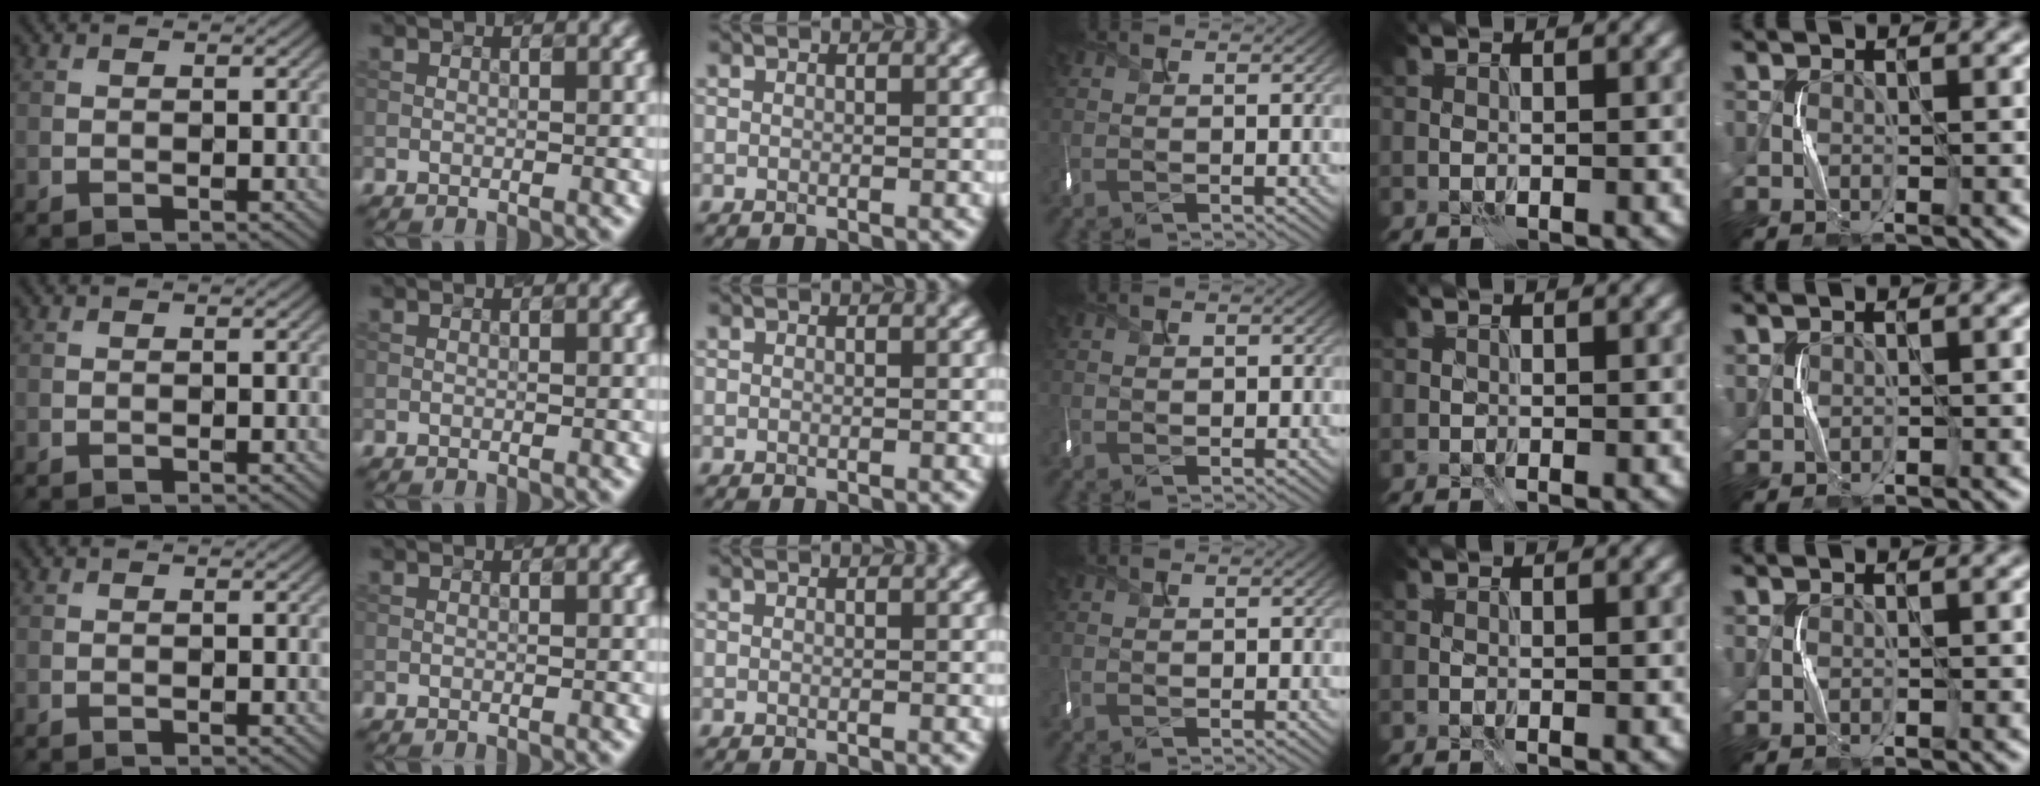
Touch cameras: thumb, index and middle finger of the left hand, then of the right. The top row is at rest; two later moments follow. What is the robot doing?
{"motion": "shake", "object": "tambourine"}